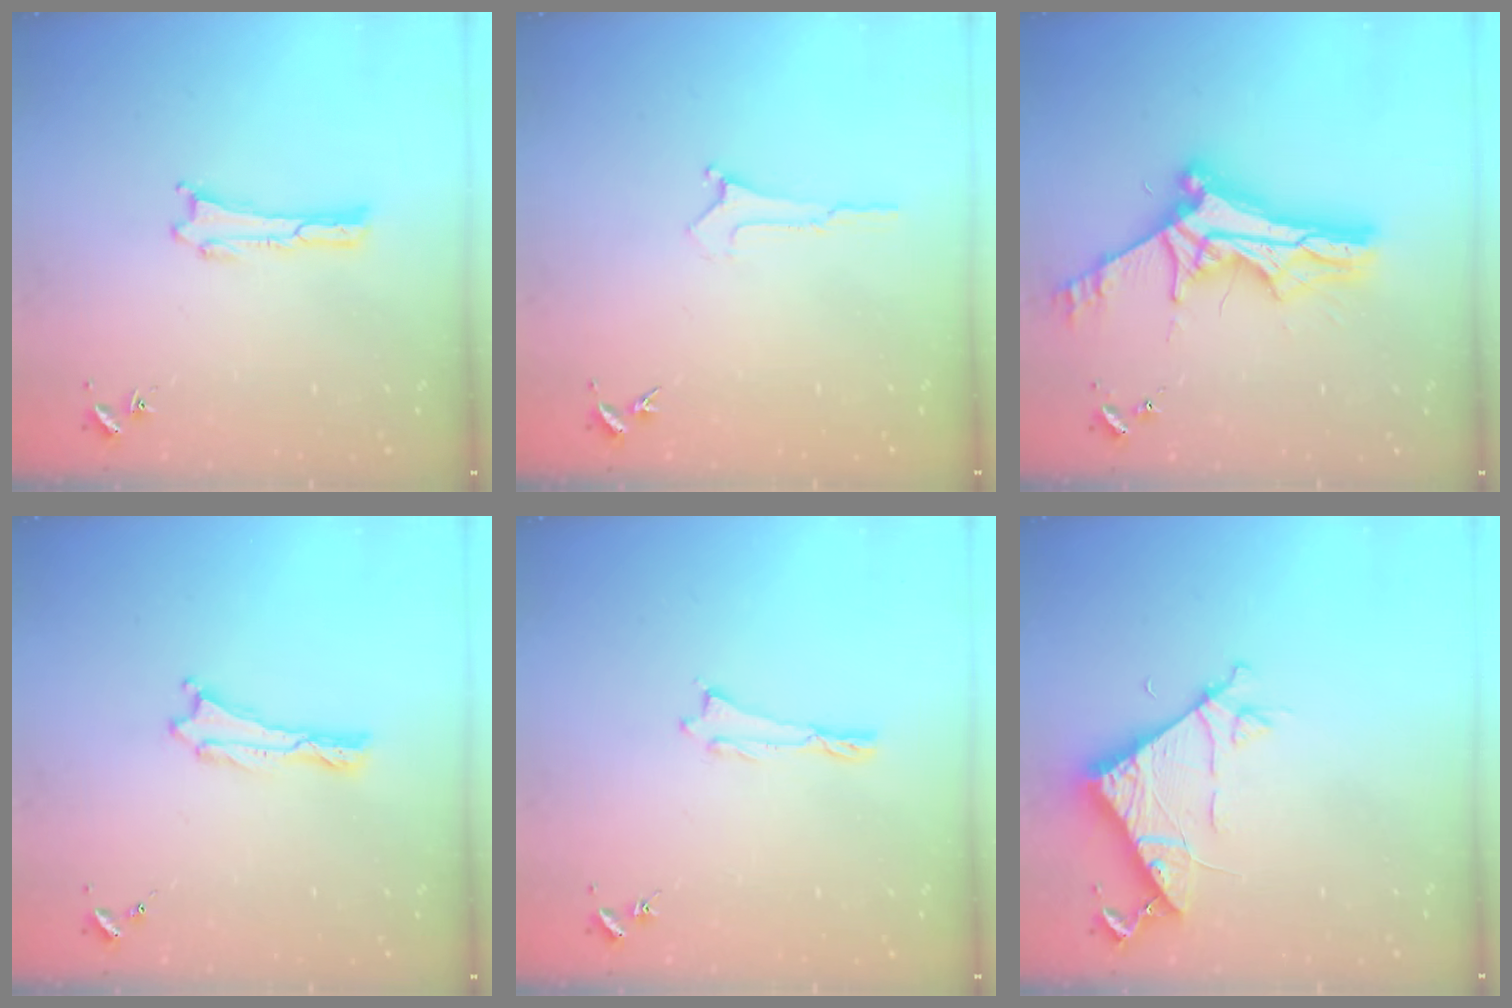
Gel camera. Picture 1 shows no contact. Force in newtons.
{"total": 0.0}
{"total": 12.0, "press": 11.9, "slide": 1.1}
{"total": 0.0}
{"total": 0.0}
{"total": 7.3, "press": 7.3, "slide": 0.6}